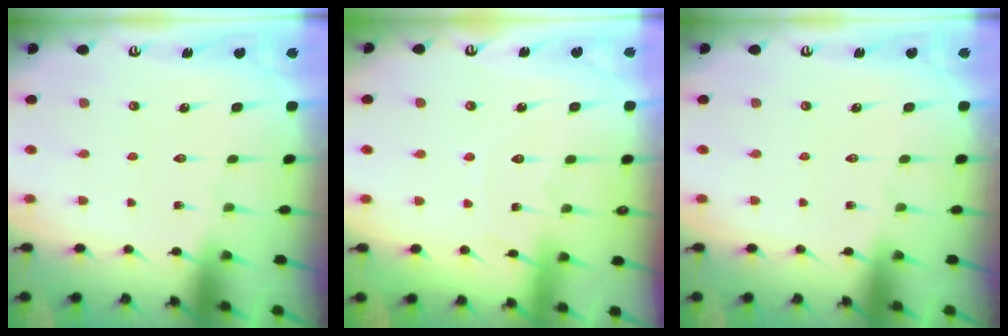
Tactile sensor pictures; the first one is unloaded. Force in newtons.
{"total": 6.9, "press": 6.9, "slide": 0.5}
{"total": 0.0}